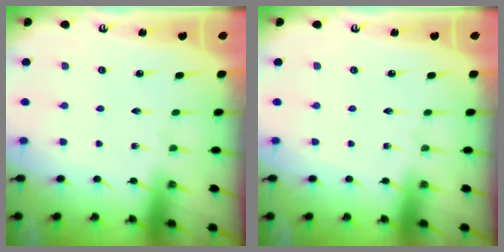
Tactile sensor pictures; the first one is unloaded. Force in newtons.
{"total": 0.0}